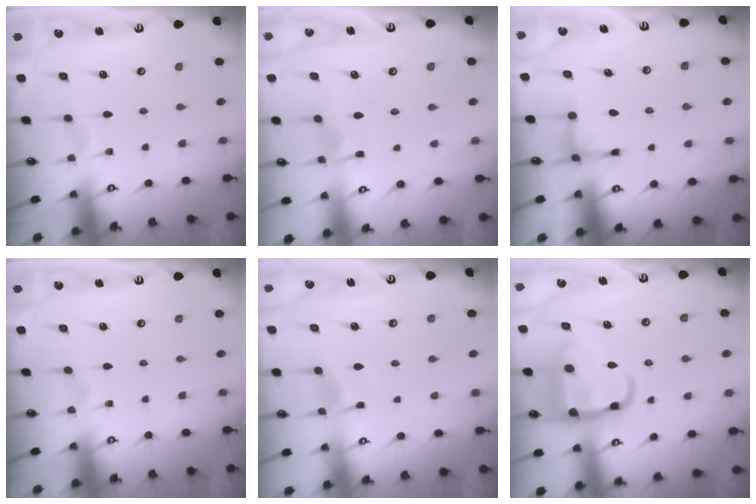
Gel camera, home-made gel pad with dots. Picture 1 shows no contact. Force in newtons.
{"total": 5.3, "press": 5.2, "slide": 0.5}
{"total": 3.0, "press": 3.0, "slide": 0.4}
{"total": 0.0}
{"total": 5.1, "press": 5.1, "slide": 0.4}
{"total": 13.9, "press": 13.8, "slide": 1.7}